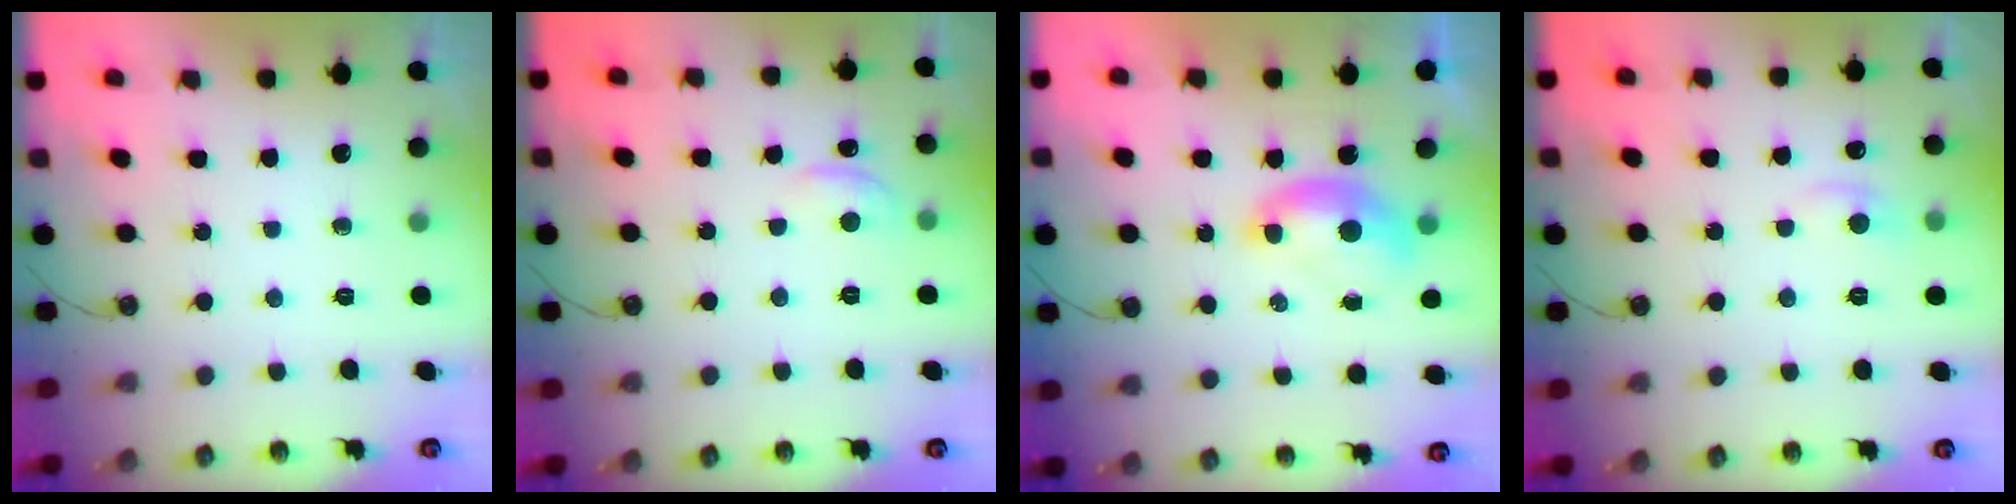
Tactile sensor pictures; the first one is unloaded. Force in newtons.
{"total": 1.1, "press": 0.8, "slide": 0.7}
{"total": 1.5, "press": 1.4, "slide": 0.6}
{"total": 1.7, "press": 1.4, "slide": 0.9}